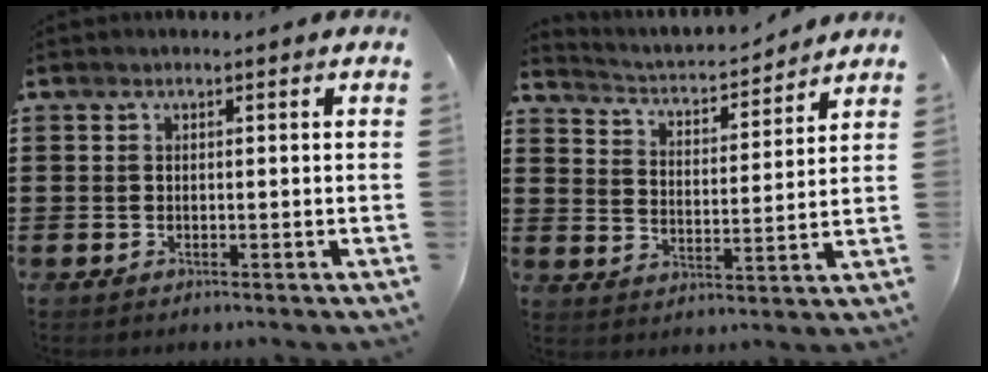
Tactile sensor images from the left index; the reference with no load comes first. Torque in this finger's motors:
{"motor_torque": [-0.06, 0.06, 0.06, 0.00]}